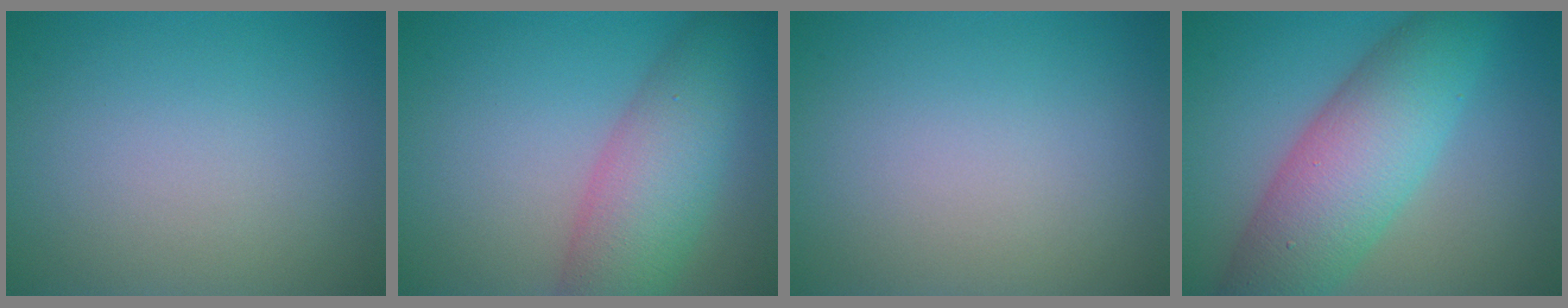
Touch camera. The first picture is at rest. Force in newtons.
{"total": 6.9, "press": 6.9, "slide": 0.2}
{"total": 0.0}
{"total": 8.8, "press": 8.8, "slide": 0.3}